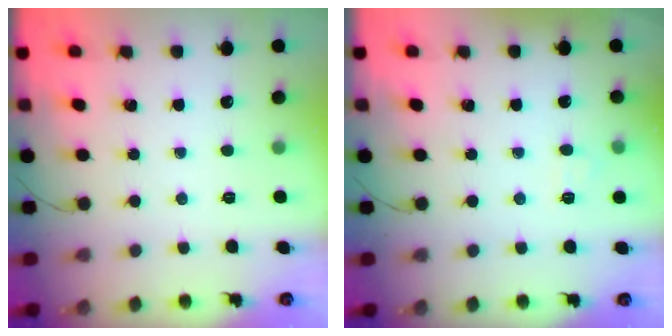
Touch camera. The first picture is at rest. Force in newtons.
{"total": 5.4, "press": 5.2, "slide": 1.4}